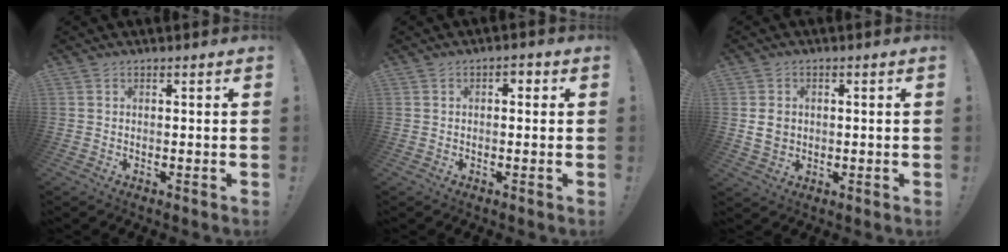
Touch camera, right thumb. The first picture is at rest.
{"total": 2.1, "force": [-0.6, 1.5, 1.4], "torque": [-0.023, 0.010, -0.014]}
{"total": 4.6, "force": [0.1, 3.9, 2.5], "torque": [-0.048, 0.001, 0.000]}